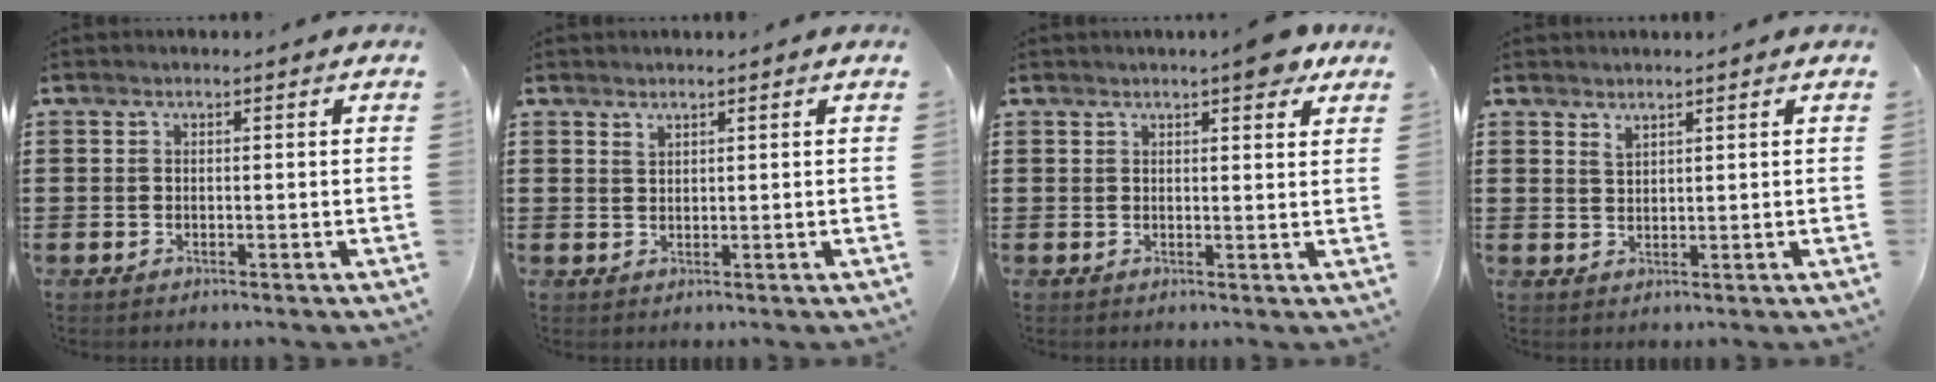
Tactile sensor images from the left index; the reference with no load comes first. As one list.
[{"total": 1.1, "force": [1.0, 0.4, 0.3], "torque": [-0.009, 0.002, 0.019]}, {"total": 4.7, "force": [3.5, 0.8, 3.0], "torque": [-0.043, -0.007, 0.057]}, {"total": 1.6, "force": [1.4, 0.5, 0.6], "torque": [-0.015, 0.001, 0.026]}]